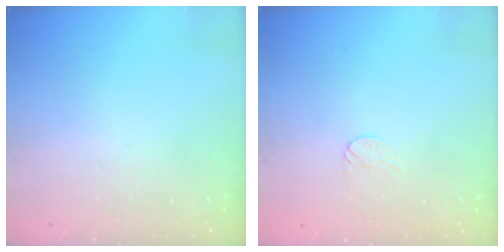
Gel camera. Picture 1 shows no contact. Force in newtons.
{"total": 4.9, "press": 4.8, "slide": 0.4}